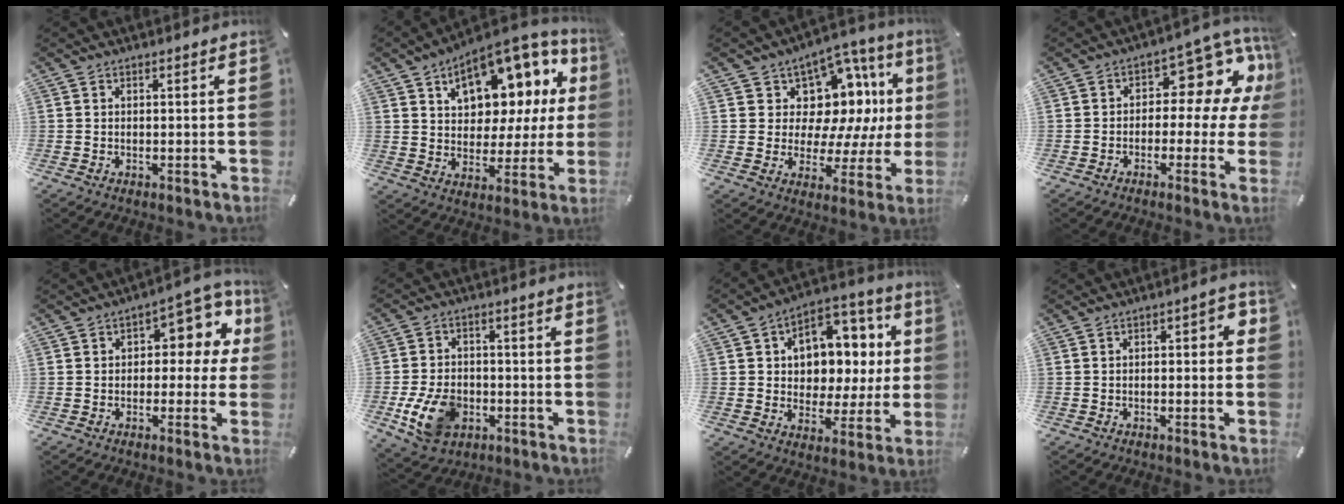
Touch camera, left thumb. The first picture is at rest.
{"total": 14.3, "force": [8.6, 8.9, 7.2], "torque": [-0.102, -0.062, 0.150]}
{"total": 13.2, "force": [4.7, 10.3, 6.8], "torque": [-0.090, -0.055, 0.086]}
{"total": 11.6, "force": [4.0, 6.7, 8.7], "torque": [-0.105, -0.035, 0.062]}
{"total": 9.2, "force": [2.5, 5.6, 6.9], "torque": [-0.079, -0.018, 0.035]}
{"total": 11.3, "force": [-3.6, 8.2, 7.0], "torque": [-0.145, 0.010, -0.060]}
{"total": 10.2, "force": [1.9, 8.9, 4.5], "torque": [-0.061, -0.025, 0.041]}
{"total": 3.3, "force": [-1.5, 1.4, 2.6], "torque": [-0.043, 0.016, -0.029]}